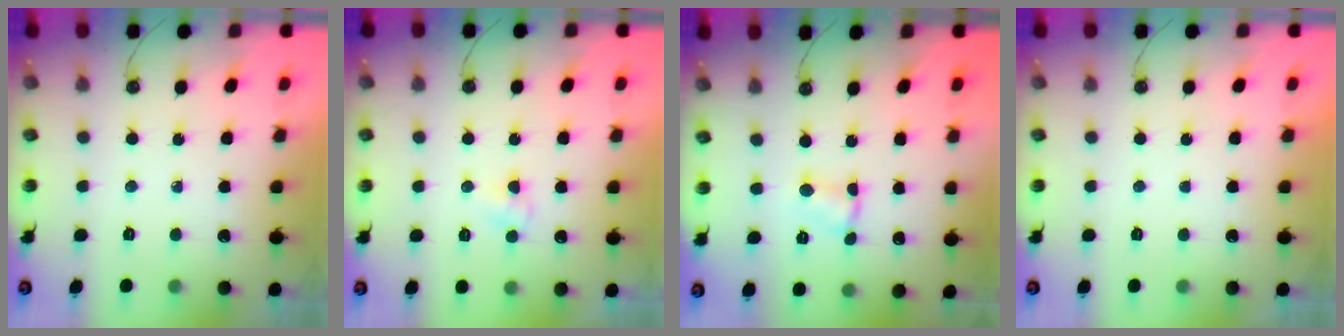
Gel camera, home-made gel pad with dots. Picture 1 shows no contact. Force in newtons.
{"total": 3.8, "press": 3.8, "slide": 0.3}
{"total": 1.7, "press": 1.6, "slide": 0.2}
{"total": 0.0}